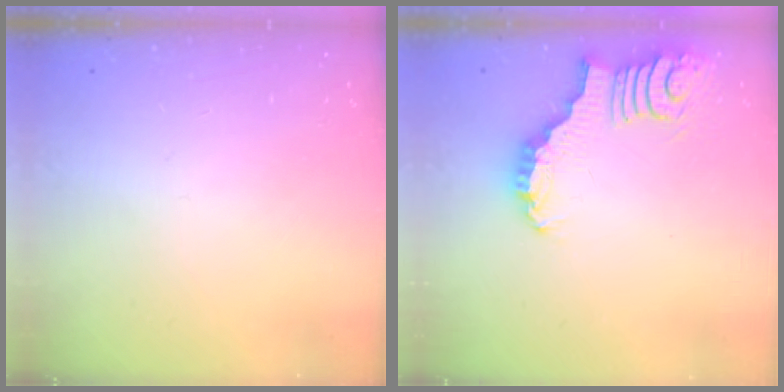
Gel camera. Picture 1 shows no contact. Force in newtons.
{"total": 3.4, "press": 3.4, "slide": 0.5}